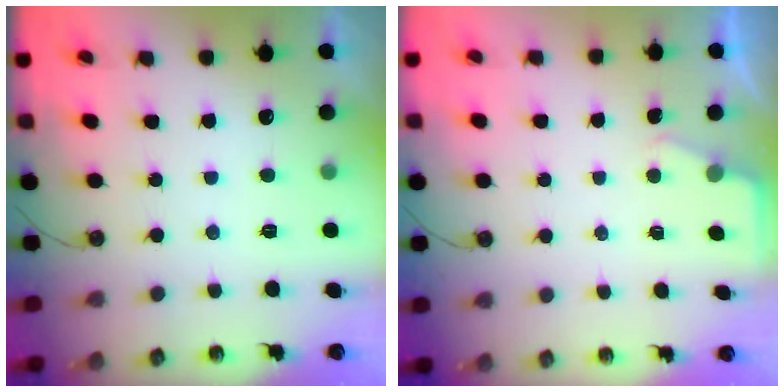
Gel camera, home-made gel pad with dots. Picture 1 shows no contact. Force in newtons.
{"total": 2.1, "press": 2.1, "slide": 0.3}